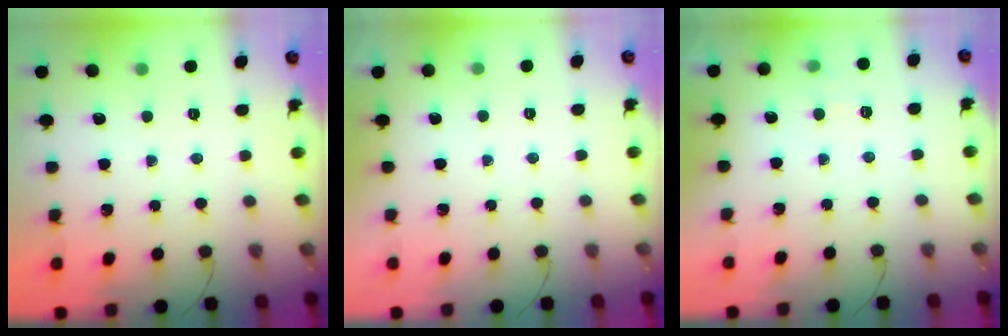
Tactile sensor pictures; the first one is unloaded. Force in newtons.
{"total": 1.8, "press": 1.7, "slide": 0.3}
{"total": 5.8, "press": 5.6, "slide": 1.6}